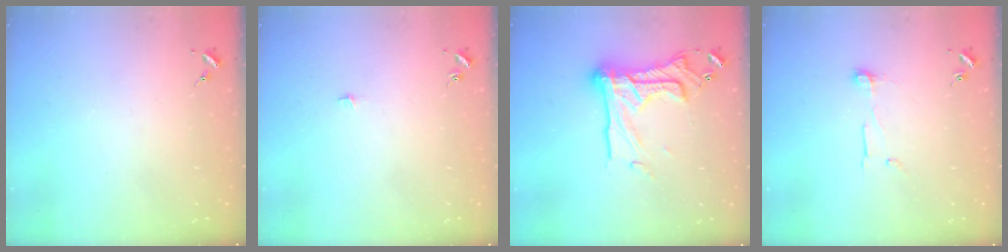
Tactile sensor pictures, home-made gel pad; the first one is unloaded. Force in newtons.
{"total": 2.6, "press": 2.6, "slide": 0.2}
{"total": 20.9, "press": 20.8, "slide": 2.0}
{"total": 6.9, "press": 6.9, "slide": 0.5}